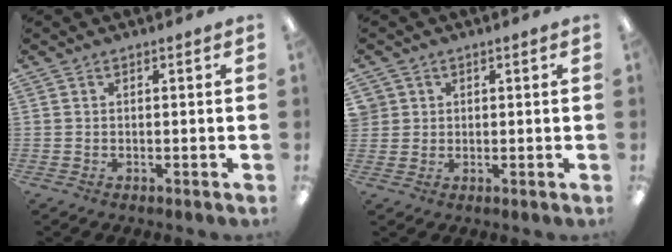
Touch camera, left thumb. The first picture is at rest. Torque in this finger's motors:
{"motor_torque": [-0.08, 0.08, 0.05, -0.08, 0.00]}